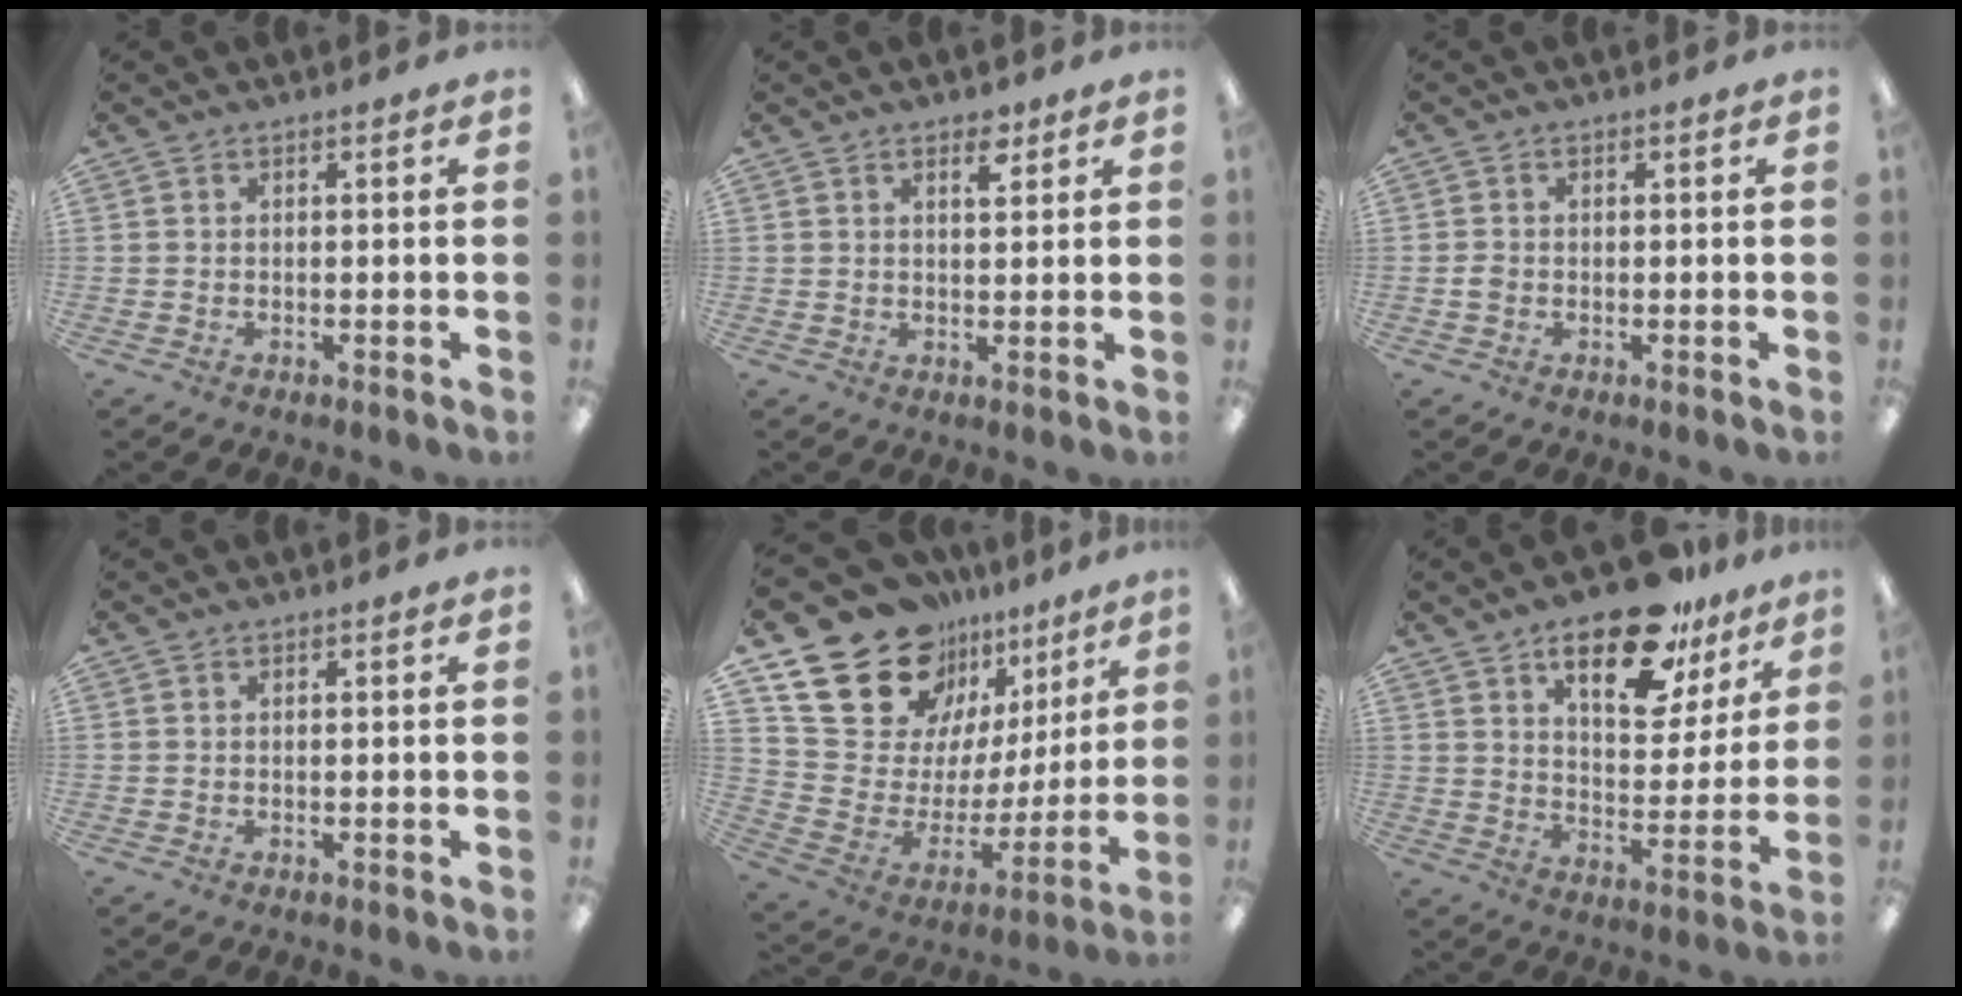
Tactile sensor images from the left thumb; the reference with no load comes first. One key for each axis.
{"total": 3.4, "fx": 2.4, "fy": 1.4, "fz": 2.0, "tx": -0.021, "ty": -0.008, "tz": 0.037}
{"total": 1.3, "fx": -0.2, "fy": 1.1, "fz": 0.7, "tx": -0.012, "ty": 0.004, "tz": -0.005}
{"total": 0.0}
{"total": 21.6, "fx": 15.3, "fy": 12.7, "fz": 8.4, "tx": -0.140, "ty": -0.110, "tz": 0.290}
{"total": 18.2, "fx": 12.5, "fy": 7.7, "fz": 10.7, "tx": -0.153, "ty": -0.065, "tz": 0.208}